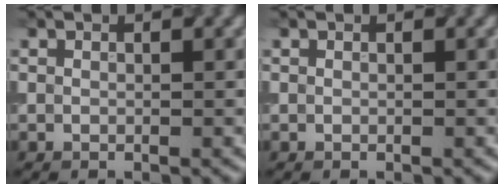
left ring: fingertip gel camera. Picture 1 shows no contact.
{"total": 0.0}